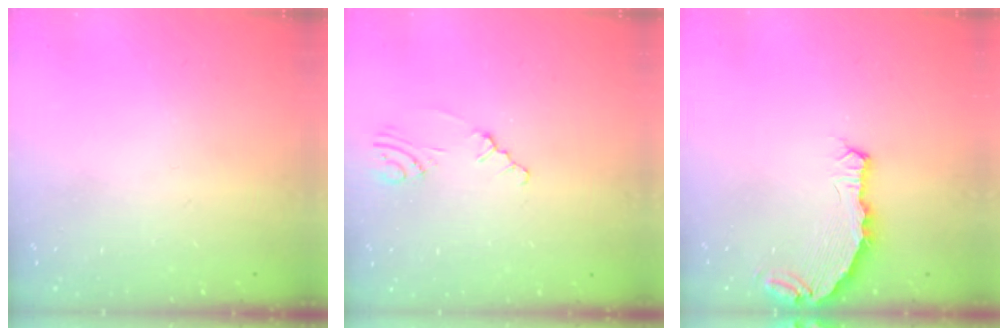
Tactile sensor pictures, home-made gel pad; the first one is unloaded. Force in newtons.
{"total": 1.4, "press": 1.3, "slide": 0.4}
{"total": 6.8, "press": 5.1, "slide": 4.4}